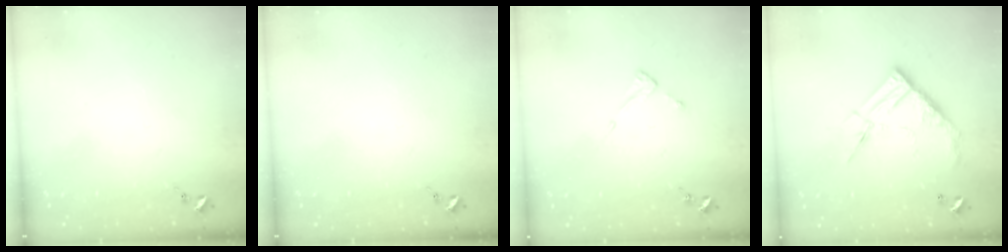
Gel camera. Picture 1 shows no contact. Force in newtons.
{"total": 0.0}
{"total": 3.9, "press": 3.8, "slide": 0.4}
{"total": 15.8, "press": 15.7, "slide": 1.4}